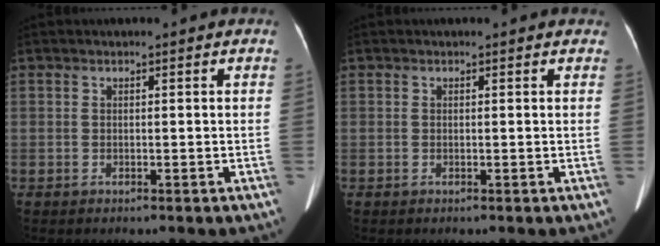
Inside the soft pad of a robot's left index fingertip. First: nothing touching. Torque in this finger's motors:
{"motor_torque": [0.06, -0.07, -0.02, 0.00]}